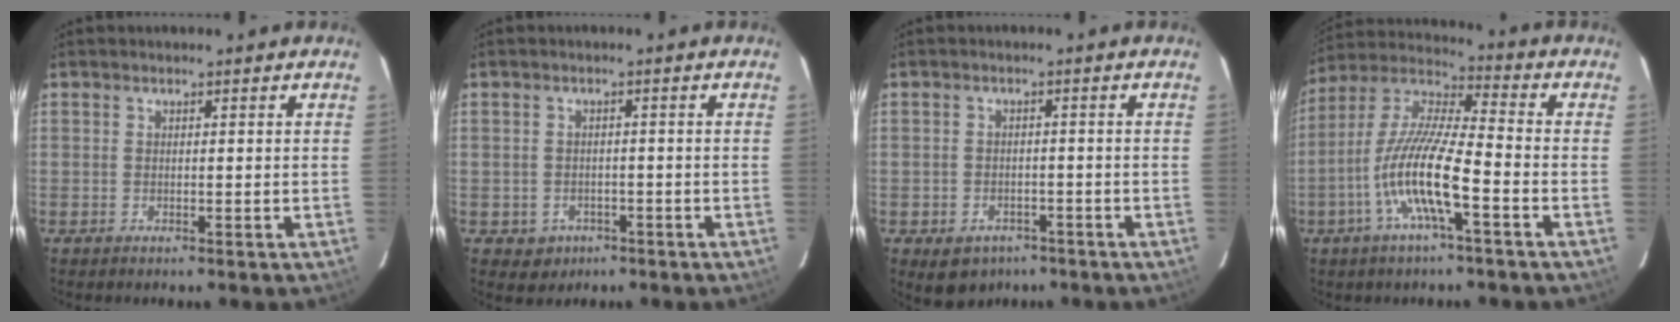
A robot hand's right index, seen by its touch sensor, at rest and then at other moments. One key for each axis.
{"total": 4.0, "fx": -1.7, "fy": 3.6, "fz": 0.9, "tx": -0.029, "ty": 0.006, "tz": -0.014}
{"total": 6.5, "fx": -4.0, "fy": 4.6, "fz": 2.2, "tx": -0.047, "ty": 0.007, "tz": -0.044}
{"total": 13.9, "fx": -5.4, "fy": 2.1, "fz": 12.7, "tx": -0.253, "ty": -0.003, "tz": -0.111}